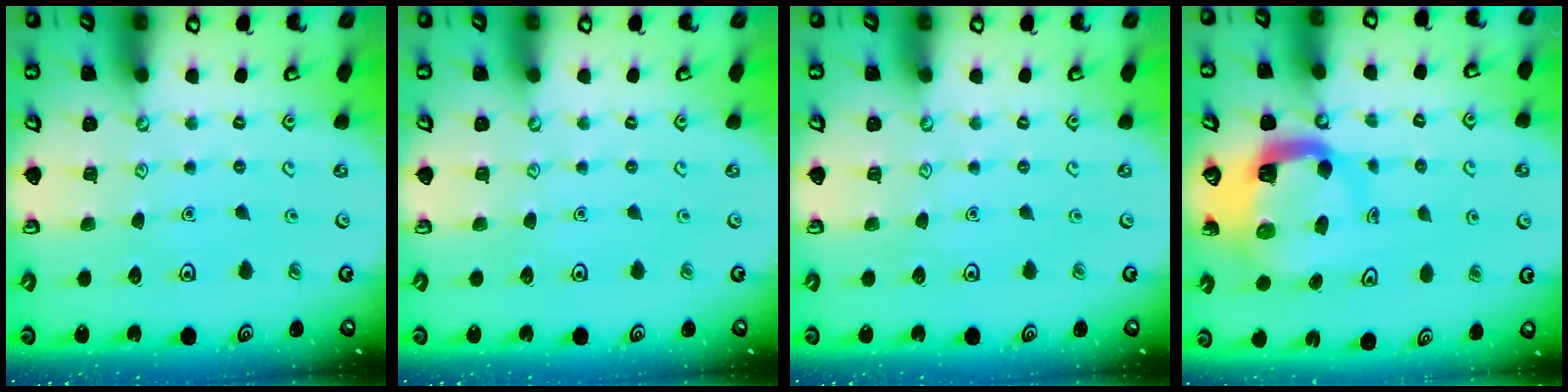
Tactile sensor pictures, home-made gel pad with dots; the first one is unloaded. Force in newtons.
{"total": 0.0}
{"total": 0.0}
{"total": 7.2, "press": 7.2, "slide": 0.9}